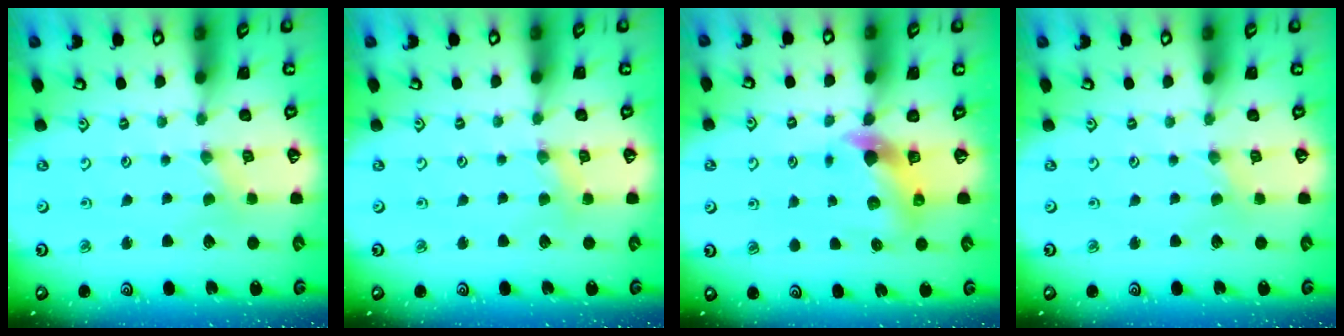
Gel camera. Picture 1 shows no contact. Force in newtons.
{"total": 2.0, "press": 1.9, "slide": 0.3}
{"total": 6.0, "press": 5.9, "slide": 0.9}
{"total": 0.0}